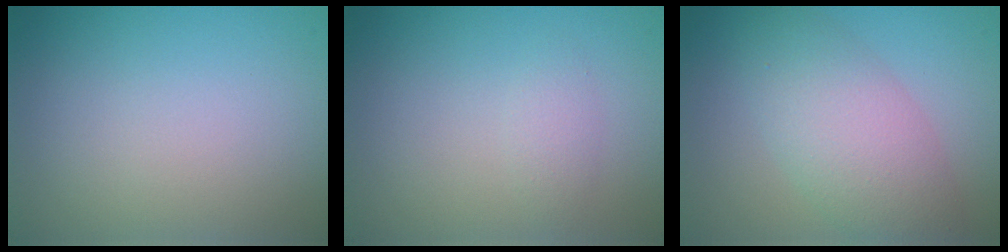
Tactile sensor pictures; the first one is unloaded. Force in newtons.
{"total": 1.1, "press": 1.1, "slide": 0.0}
{"total": 5.5, "press": 5.5, "slide": 0.2}